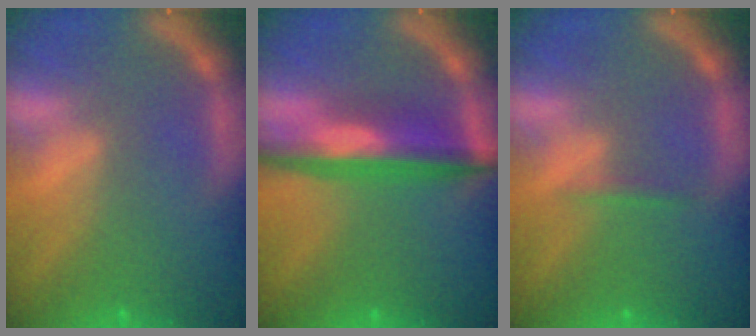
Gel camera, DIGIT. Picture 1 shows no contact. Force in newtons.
{"total": 6.6}
{"total": 0.9}